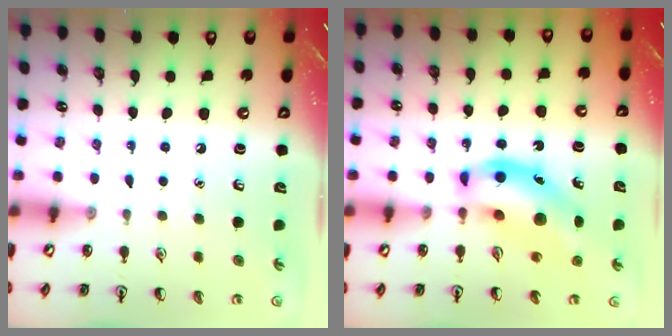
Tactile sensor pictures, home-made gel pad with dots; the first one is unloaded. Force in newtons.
{"total": 12.8, "press": 12.4, "slide": 3.5}